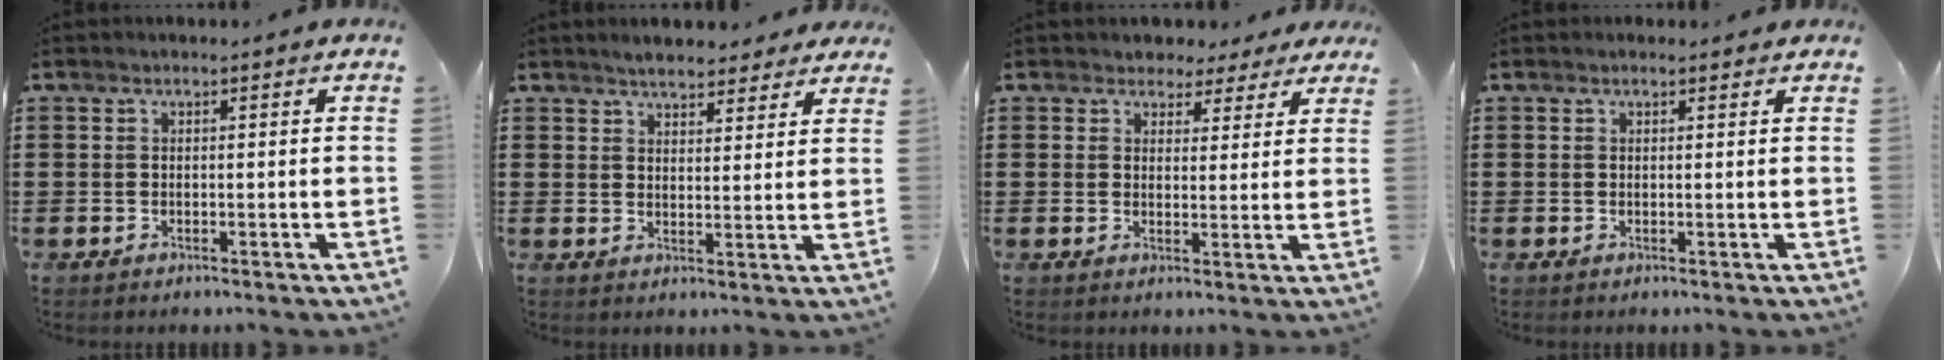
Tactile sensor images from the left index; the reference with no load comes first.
{"total": 3.8, "force": [3.7, 1.0, 0.7], "torque": [-0.024, -0.003, 0.069]}
{"total": 3.3, "force": [2.7, 1.9, 0.3], "torque": [-0.014, 0.000, 0.049]}
{"total": 0.6, "force": [0.4, 0.4, 0.1], "torque": [-0.004, 0.005, 0.007]}